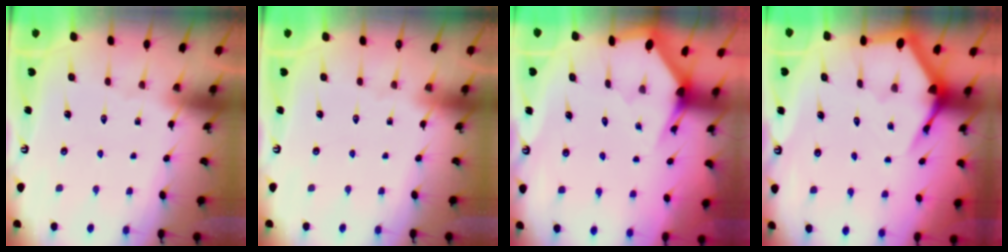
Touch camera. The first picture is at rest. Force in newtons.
{"total": 0.0}
{"total": 2.9, "press": 2.9, "slide": 0.1}
{"total": 5.0, "press": 5.0, "slide": 0.6}